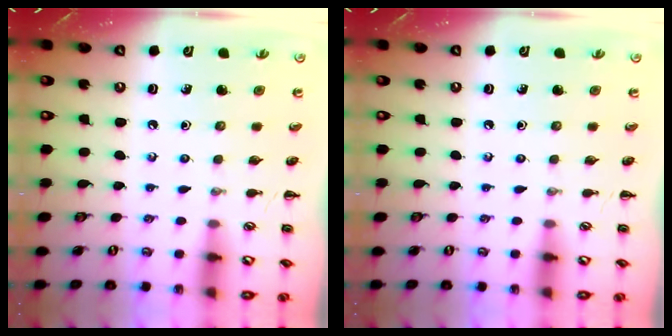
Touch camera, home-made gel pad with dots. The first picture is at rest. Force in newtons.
{"total": 0.0}